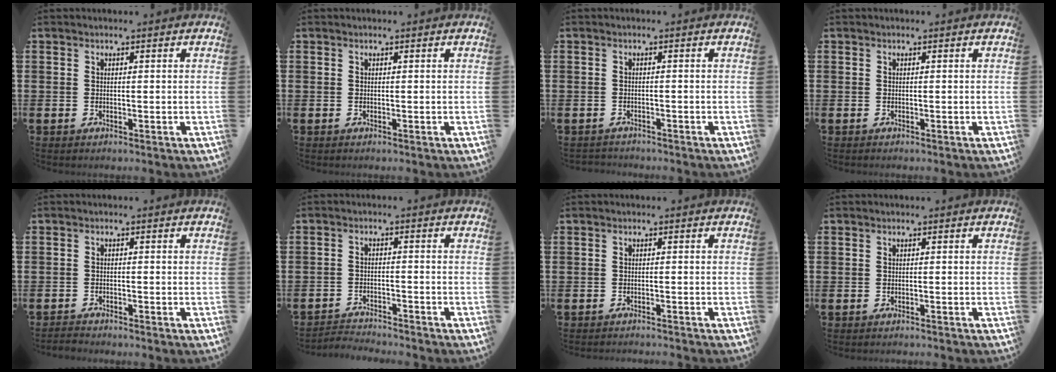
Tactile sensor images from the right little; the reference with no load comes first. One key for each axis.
{"total": 0.0}
{"total": 0.8, "fx": -0.8, "fy": 0.1, "fz": -0.1, "tx": -0.001, "ty": 0.001, "tz": -0.018}
{"total": 0.0}
{"total": 1.0, "fx": -1.0, "fy": 0.0, "fz": -0.1, "tx": -0.002, "ty": 0.001, "tz": -0.022}
{"total": 2.3, "fx": -2.3, "fy": 0.0, "fz": -0.2, "tx": -0.002, "ty": 0.003, "tz": -0.051}
{"total": 0.7, "fx": -0.7, "fy": -0.1, "fz": 0.0, "tx": 0.001, "ty": -0.001, "tz": -0.014}
{"total": 0.0}